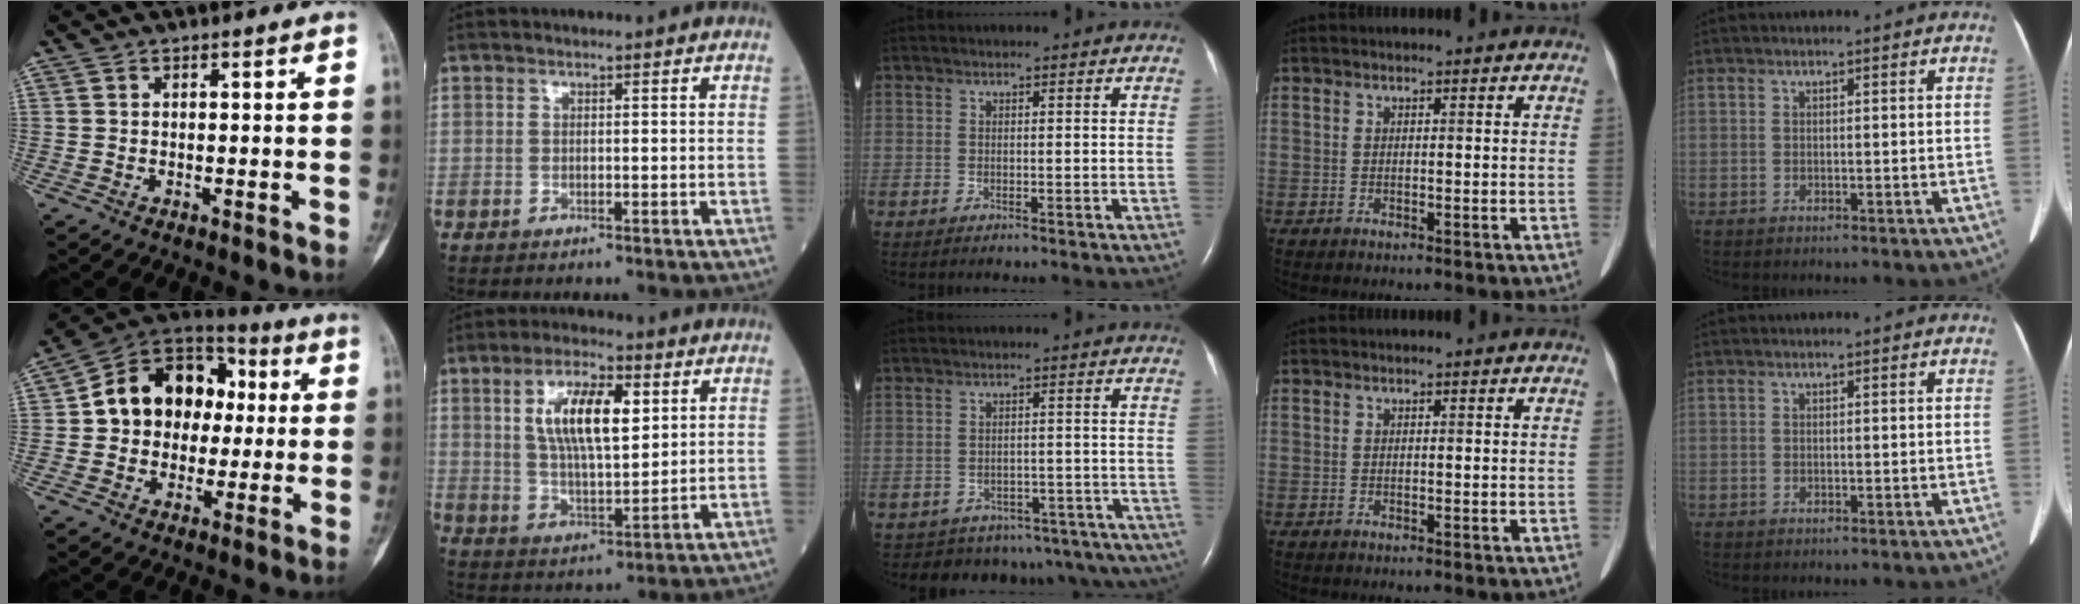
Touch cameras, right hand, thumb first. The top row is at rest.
{"thumb": {"total": 16.4, "force": [1.1, 13.1, 9.9], "torque": [-0.108, 0.035, 0.010]}, "index": {"total": 11.4, "force": [3.8, 3.6, 10.1], "torque": [-0.193, 0.007, 0.071]}, "middle": {"total": 15.6, "force": [-13.2, 7.9, 2.7], "torque": [-0.034, 0.038, -0.135]}}